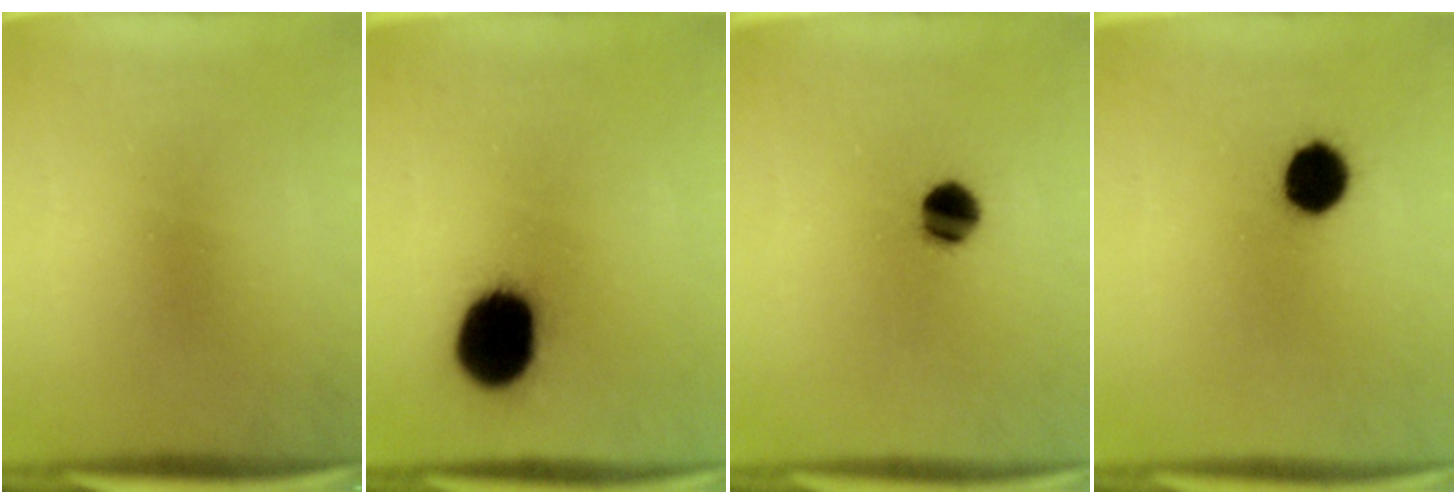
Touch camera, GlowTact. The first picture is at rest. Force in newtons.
{"total": 18.2}
{"total": 6.4}
{"total": 8.5}